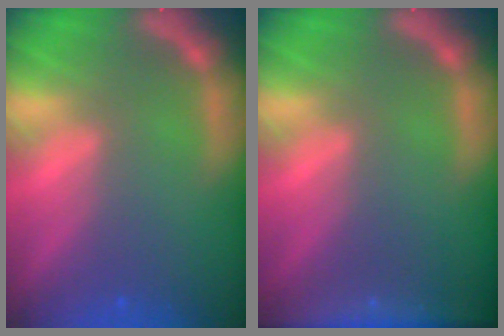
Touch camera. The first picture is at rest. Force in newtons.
{"total": 6.0}